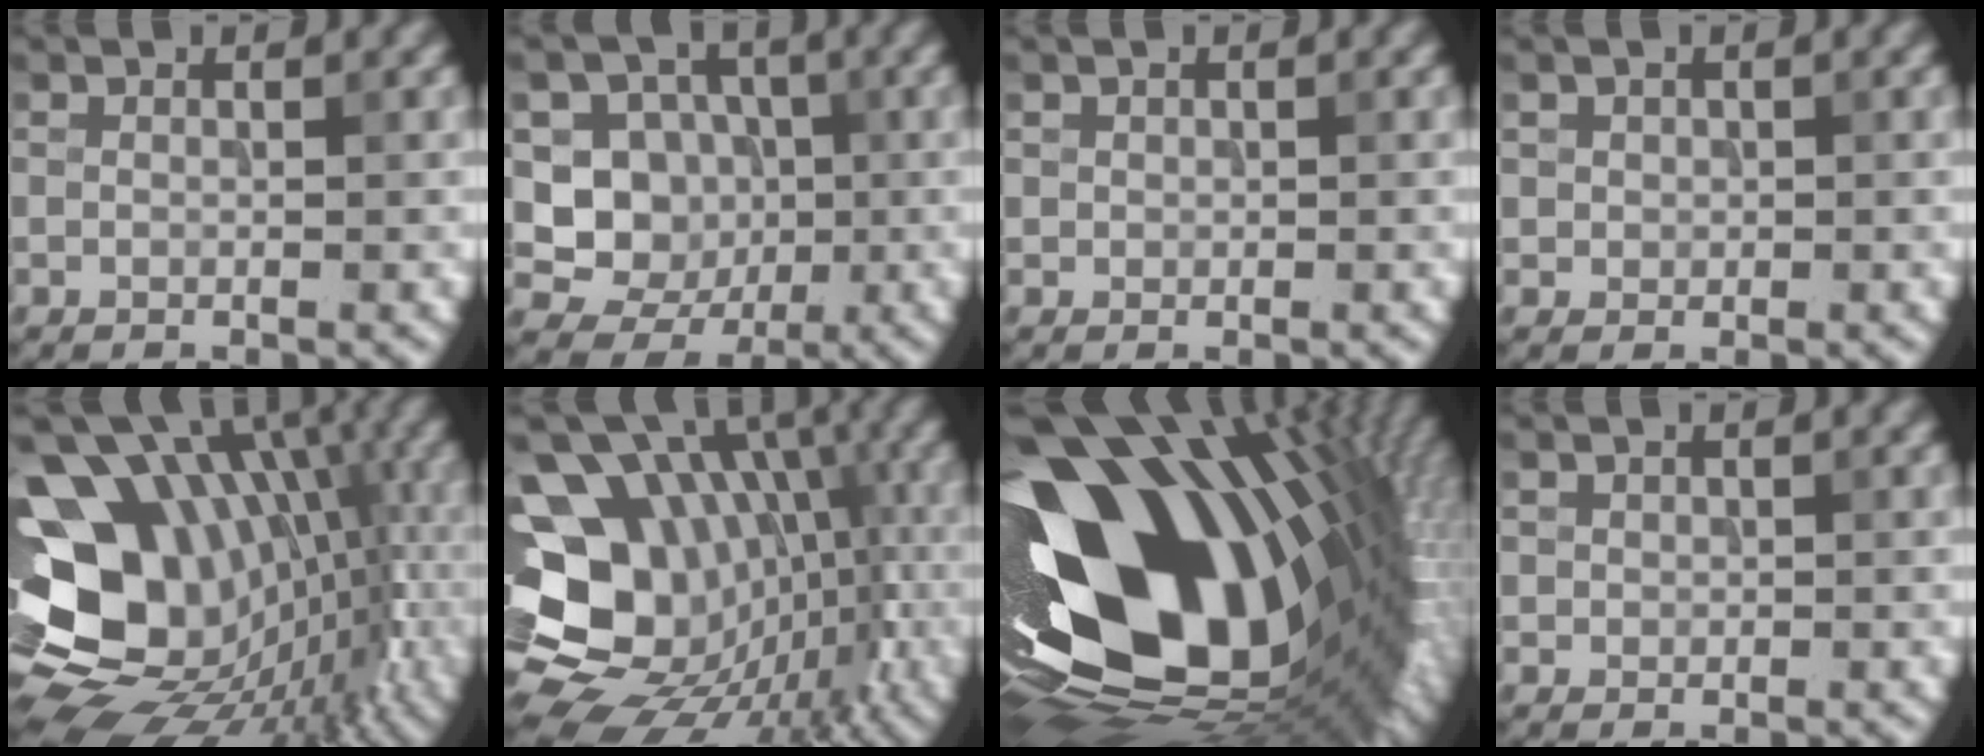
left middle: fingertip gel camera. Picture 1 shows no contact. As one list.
[{"total": 7.8, "force": [-0.5, 7.1, 3.0], "torque": [-0.047, 0.001, -0.031]}, {"total": 0.6, "force": [0.1, 0.5, 0.1], "torque": [-0.001, -0.003, 0.006]}, {"total": 1.2, "force": [0.4, 1.1, 0.4], "torque": [-0.007, -0.001, 0.017]}, {"total": 15.9, "force": [-1.3, 11.3, 11.1], "torque": [-0.162, 0.027, -0.016]}, {"total": 16.3, "force": [-2.9, 12.0, 10.7], "torque": [-0.147, 0.026, -0.037]}, {"total": 19.9, "force": [0.9, 12.2, 15.8], "torque": [-0.290, -0.062, 0.034]}, {"total": 0.9, "force": [0.3, 0.8, 0.2], "torque": [-0.003, -0.003, 0.012]}]